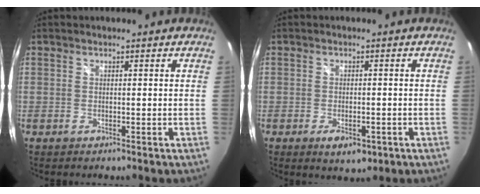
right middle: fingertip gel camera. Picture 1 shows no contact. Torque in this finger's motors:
{"motor_torque": [0.82, -0.45, 0.25, 0.06]}